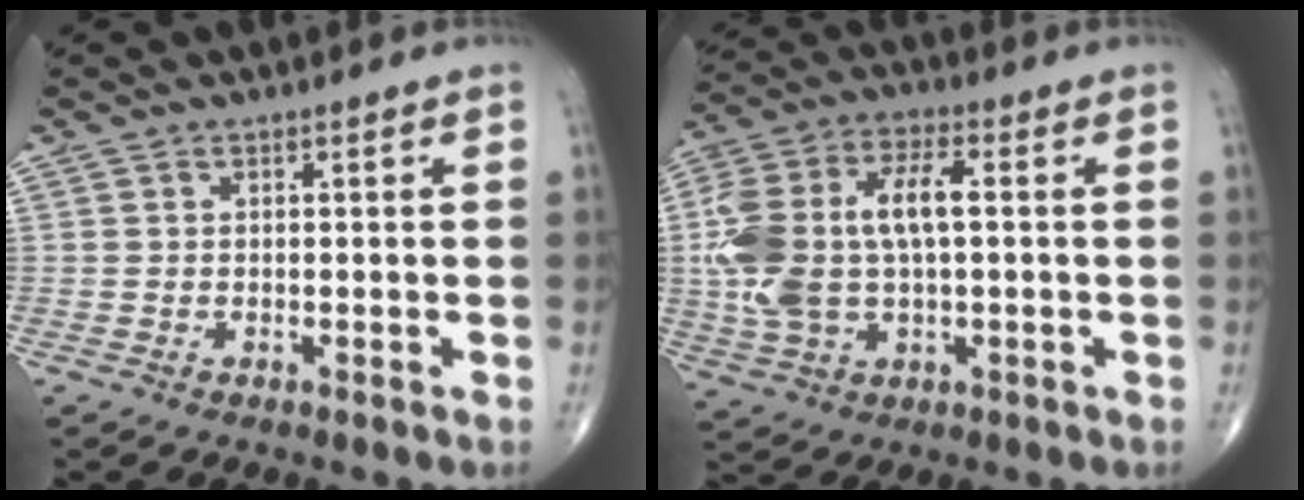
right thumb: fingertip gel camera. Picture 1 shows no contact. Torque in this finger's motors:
{"motor_torque": [2.07, 2.27, 1.79, 0.18, 0.20]}